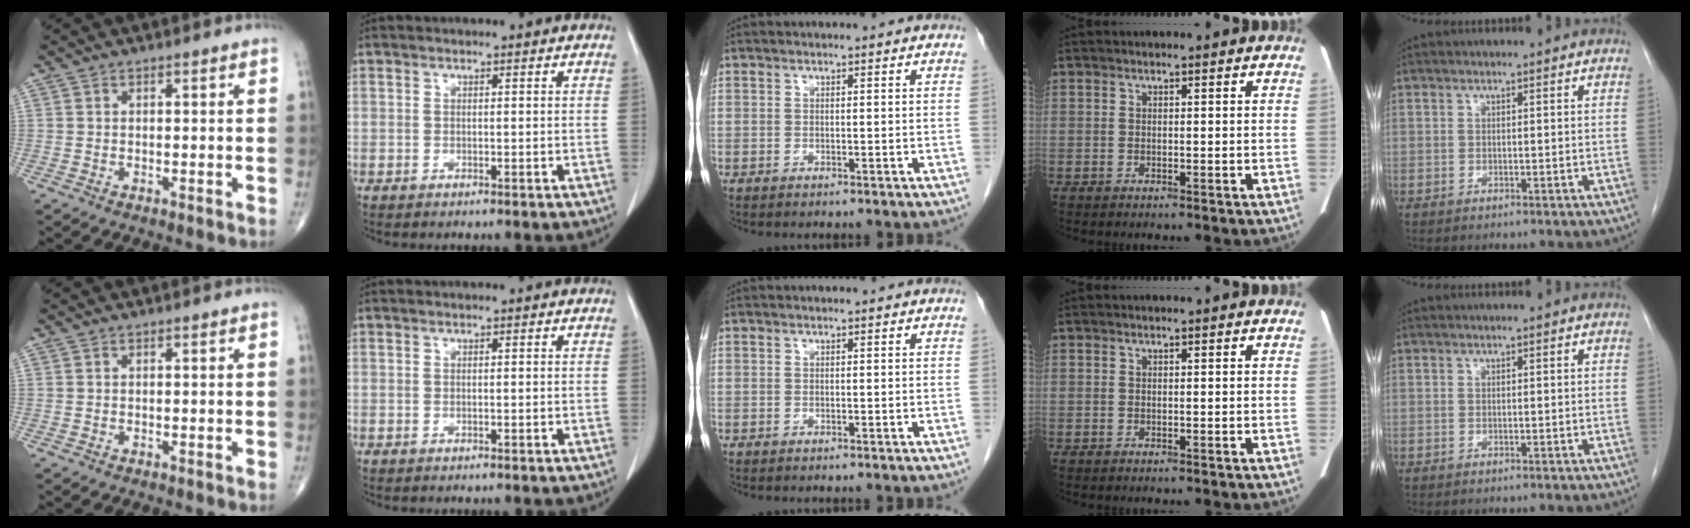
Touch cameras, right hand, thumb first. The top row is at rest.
{}